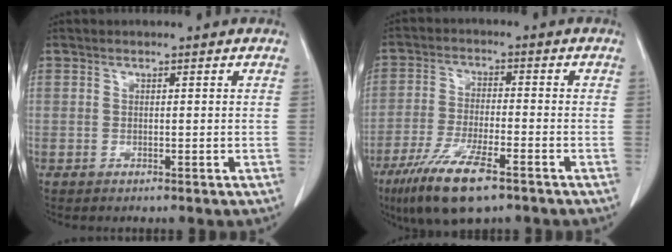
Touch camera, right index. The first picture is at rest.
{"total": 10.8, "force": [-6.8, 2.1, 8.1], "torque": [-0.156, -0.022, -0.117]}